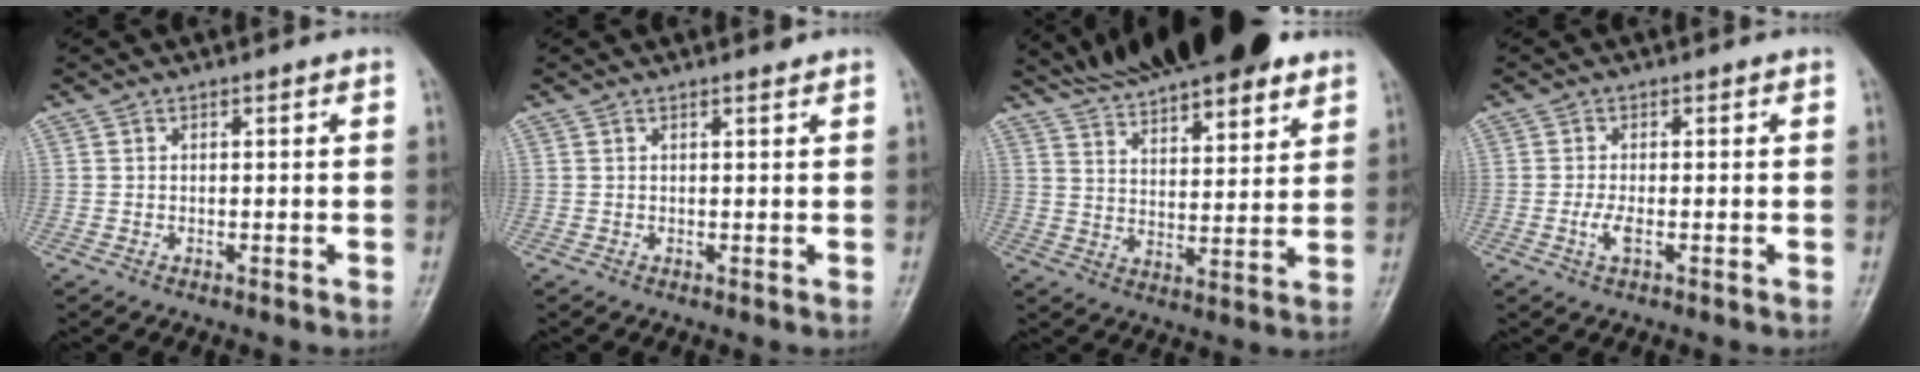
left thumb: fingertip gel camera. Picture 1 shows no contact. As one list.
[{"total": 0.7, "force": [0.6, 0.1, 0.2], "torque": [-0.003, -0.005, 0.010]}, {"total": 18.0, "force": [14.1, 5.5, 9.8], "torque": [-0.121, -0.044, 0.227]}, {"total": 2.7, "force": [-0.6, 1.0, 2.4], "torque": [-0.054, 0.003, -0.012]}]